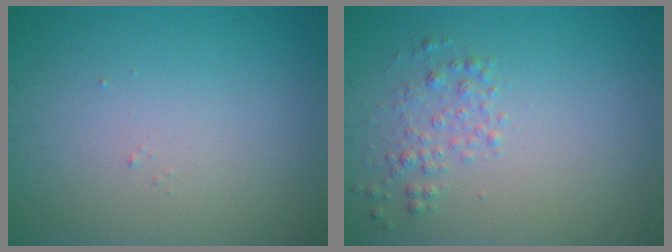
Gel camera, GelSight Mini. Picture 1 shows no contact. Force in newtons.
{"total": 1.7, "press": 1.7, "slide": 0.1}